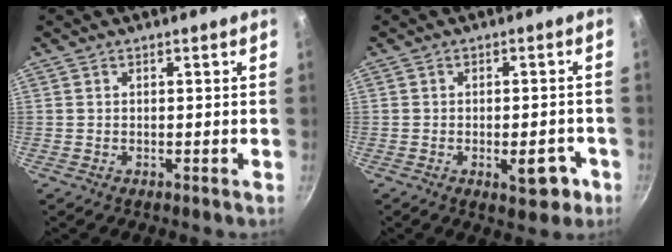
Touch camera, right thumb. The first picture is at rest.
{"total": 6.5, "force": [-2.6, 3.1, 5.1], "torque": [-0.040, 0.015, -0.027]}